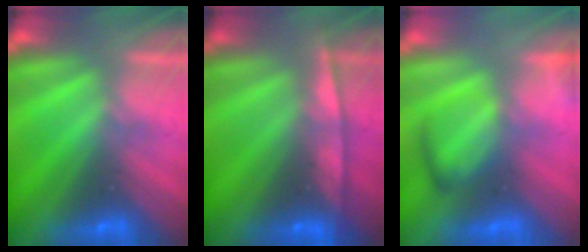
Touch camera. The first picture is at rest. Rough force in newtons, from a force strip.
{"total": 7.0}
{"total": 2.5}